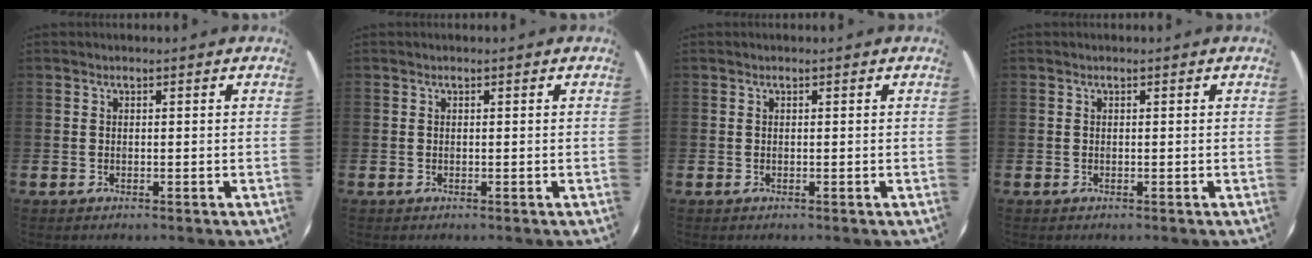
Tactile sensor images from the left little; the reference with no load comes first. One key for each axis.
{"total": 0.0}
{"total": 0.0}
{"total": 0.0}